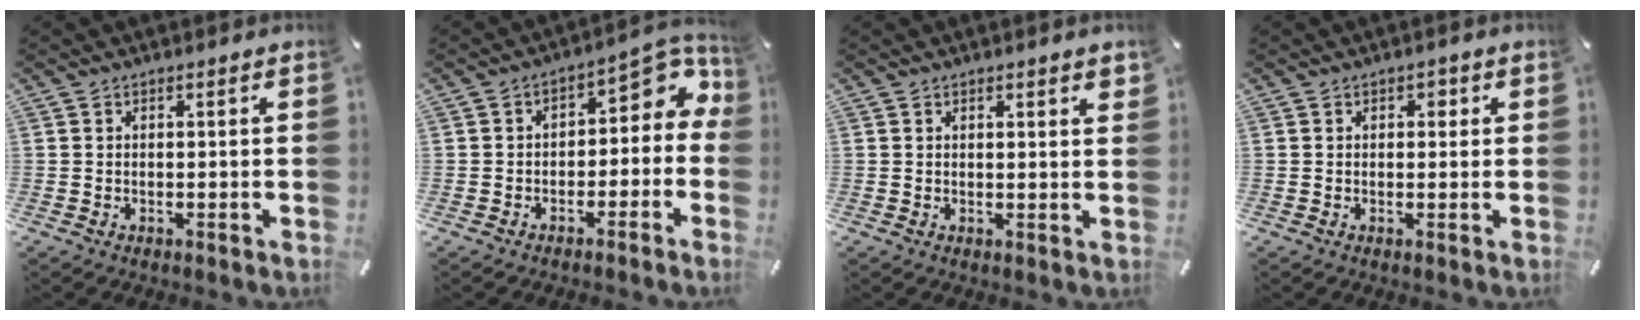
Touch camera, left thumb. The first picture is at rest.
{"total": 7.2, "force": [1.1, 5.0, 5.2], "torque": [-0.056, -0.014, 0.014]}
{"total": 1.3, "force": [1.1, 0.2, 0.7], "torque": [-0.007, -0.003, 0.017]}
{"total": 1.7, "force": [0.5, 1.3, 1.0], "torque": [-0.005, 0.001, 0.003]}